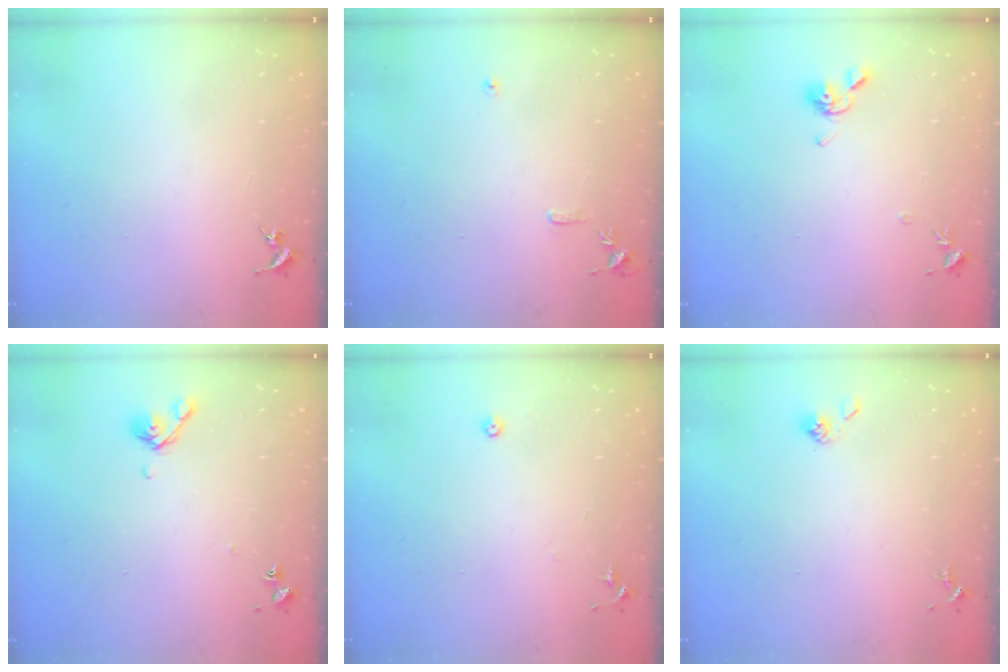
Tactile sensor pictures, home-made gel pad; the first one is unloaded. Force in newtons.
{"total": 7.8, "press": 7.8, "slide": 0.8}
{"total": 8.6, "press": 8.5, "slide": 1.1}
{"total": 7.1, "press": 7.0, "slide": 0.8}
{"total": 5.5, "press": 5.5, "slide": 0.5}
{"total": 3.8, "press": 3.7, "slide": 0.8}